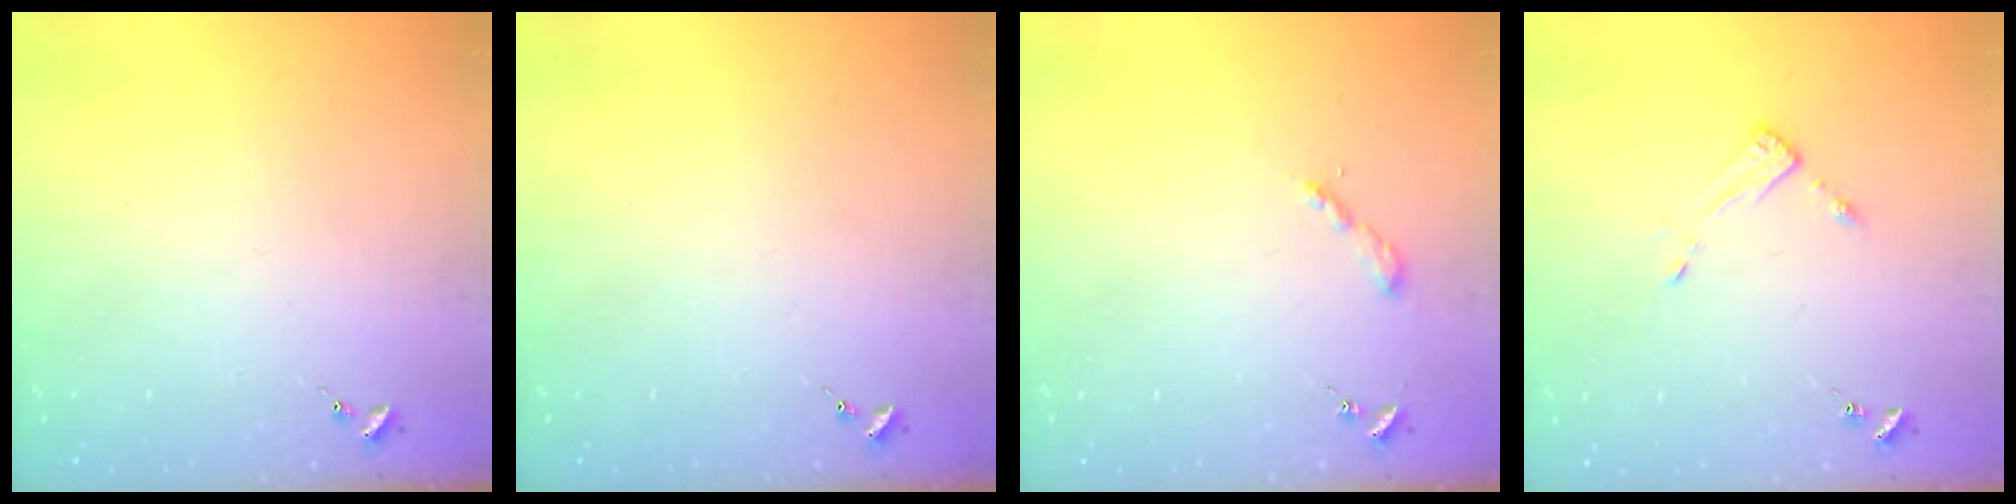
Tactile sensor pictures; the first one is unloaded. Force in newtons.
{"total": 0.0}
{"total": 2.2, "press": 2.2, "slide": 0.2}
{"total": 3.1, "press": 3.1, "slide": 0.3}